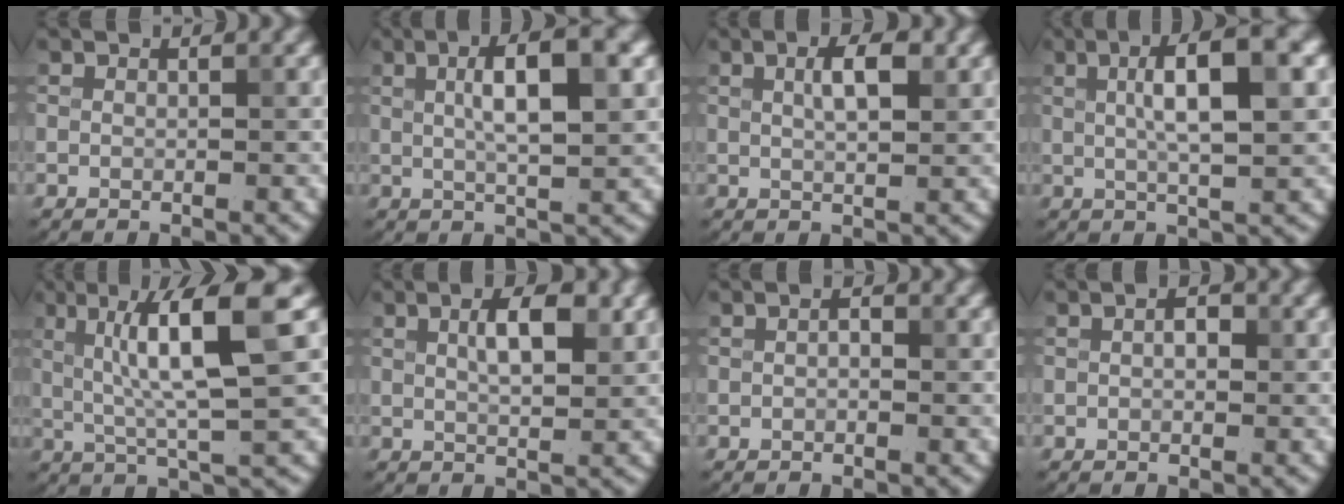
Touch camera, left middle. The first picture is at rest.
{"total": 6.5, "force": [1.7, 1.6, 6.1], "torque": [-0.092, 0.013, 0.024]}
{"total": 3.1, "force": [1.0, 1.0, 2.7], "torque": [-0.047, 0.006, 0.017]}
{"total": 7.1, "force": [1.8, 1.7, 6.7], "torque": [-0.100, 0.015, 0.025]}
{"total": 8.1, "force": [1.8, 1.1, 7.8], "torque": [-0.127, 0.010, 0.031]}
{"total": 3.9, "force": [1.3, 1.4, 3.4], "torque": [-0.062, 0.007, 0.022]}
{"total": 0.8, "force": [0.0, 0.5, 0.7], "torque": [-0.011, 0.001, -0.001]}
{"total": 1.4, "force": [0.2, 0.8, 1.2], "torque": [-0.013, -0.001, 0.002]}